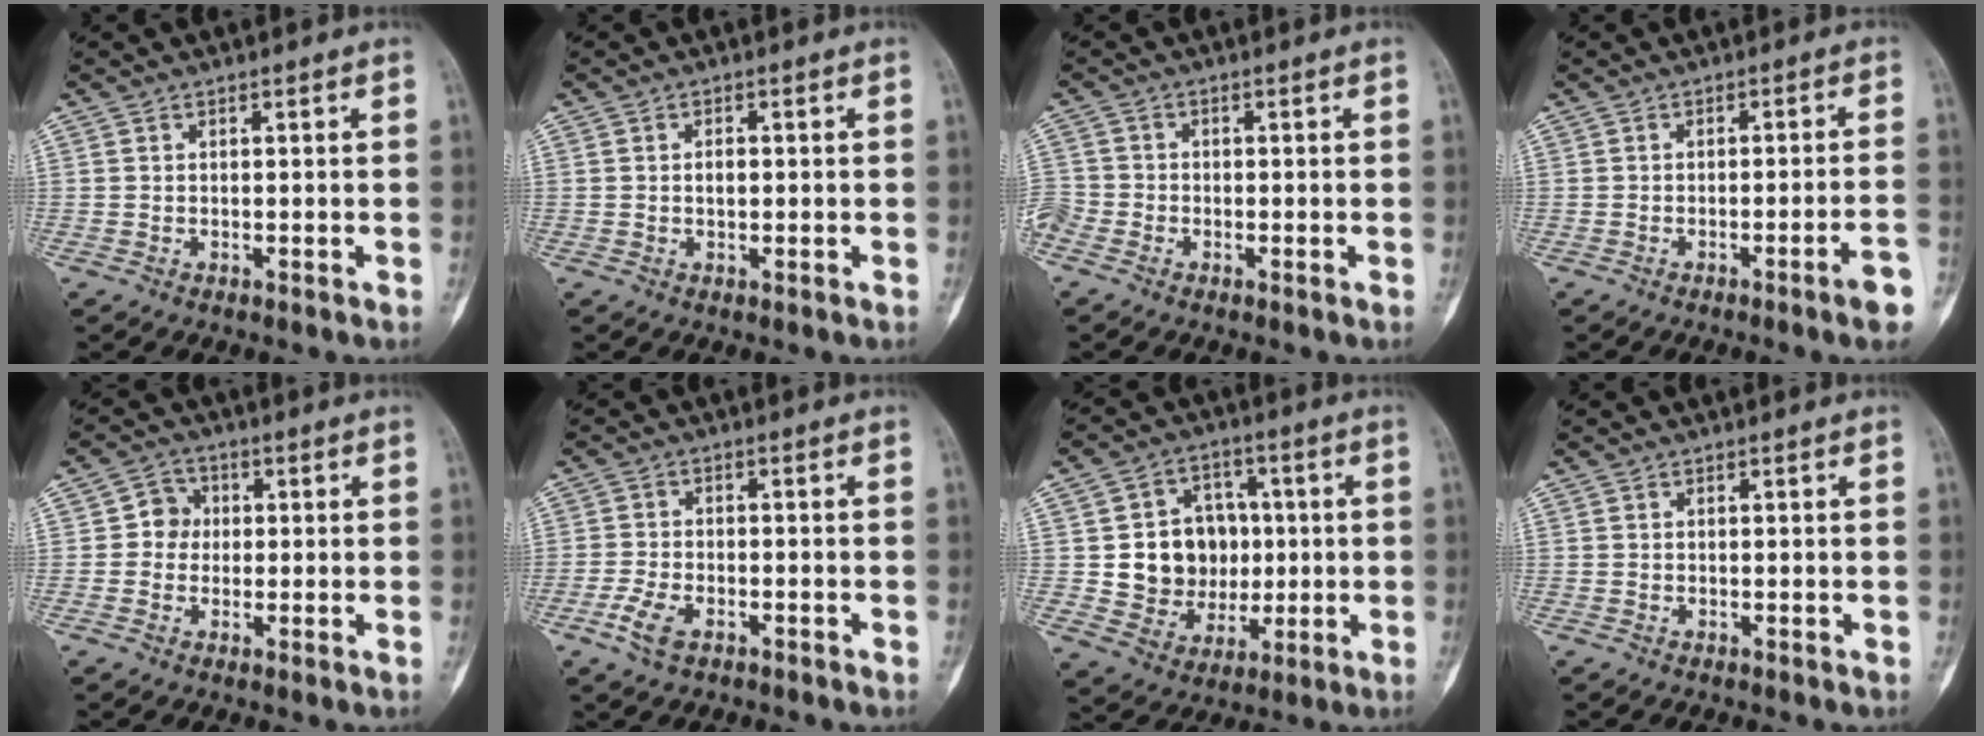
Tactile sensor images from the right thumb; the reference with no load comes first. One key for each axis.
{"total": 1.6, "fx": 0.0, "fy": 1.0, "fz": 1.3, "tx": -0.017, "ty": 0.002, "tz": -0.001}
{"total": 4.7, "fx": -2.5, "fy": 3.6, "fz": 1.7, "tx": -0.049, "ty": 0.008, "tz": -0.055}
{"total": 5.2, "fx": -2.9, "fy": 0.0, "fz": 4.4, "tx": -0.059, "ty": 0.021, "tz": -0.038}
{"total": 4.1, "fx": 0.1, "fy": 3.8, "fz": 1.6, "tx": 0.002, "ty": 0.011, "tz": -0.008}
{"total": 4.8, "fx": -2.6, "fy": 2.5, "fz": 3.2, "tx": -0.069, "ty": 0.008, "tz": -0.049}
{"total": 13.4, "fx": 0.6, "fy": 11.5, "fz": 6.8, "tx": -0.050, "ty": 0.010, "tz": 0.025}
{"total": 0.0}